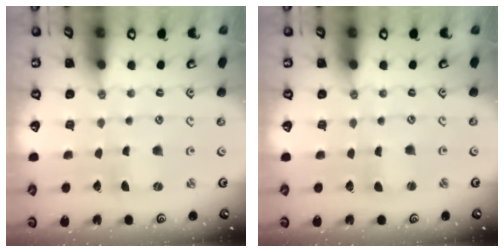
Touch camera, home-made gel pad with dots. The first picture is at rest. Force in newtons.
{"total": 1.2, "press": 1.2, "slide": 0.0}